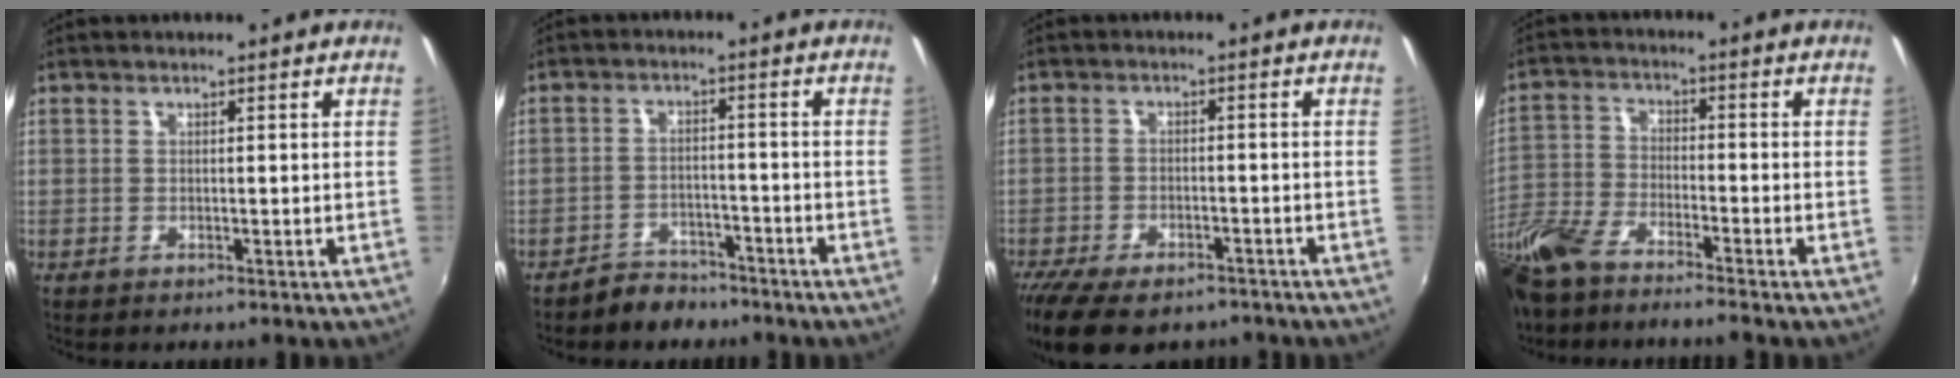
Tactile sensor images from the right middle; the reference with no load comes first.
{"total": 5.1, "force": [-4.5, 2.4, 0.7], "torque": [-0.028, 0.014, -0.068]}
{"total": 13.4, "force": [-10.2, 5.3, 6.8], "torque": [-0.156, -0.036, -0.165]}
{"total": 12.0, "force": [-9.6, 3.1, 6.6], "torque": [-0.161, -0.018, -0.194]}